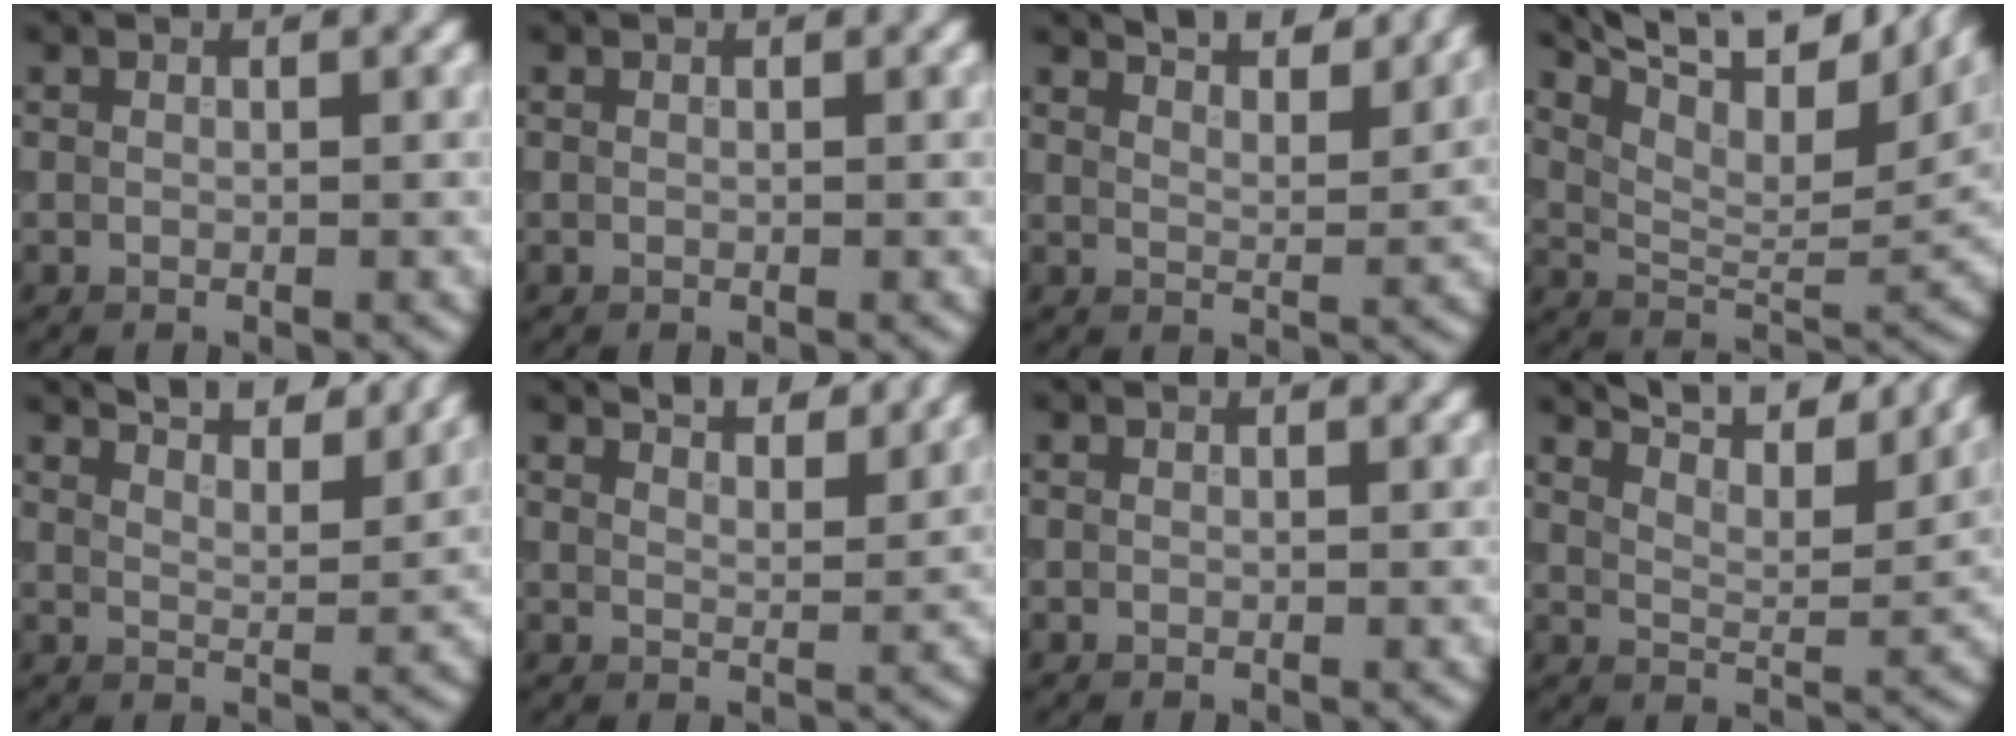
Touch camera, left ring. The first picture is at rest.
{"total": 0.0}
{"total": 7.3, "force": [6.2, 1.8, 3.6], "torque": [-0.030, 0.023, 0.050]}
{"total": 11.7, "force": [7.9, 3.9, 7.7], "torque": [-0.138, 0.019, 0.130]}
{"total": 8.3, "force": [6.9, 2.0, 4.0], "torque": [-0.040, 0.024, 0.059]}
{"total": 6.5, "force": [5.4, 1.6, 3.2], "torque": [-0.024, 0.022, 0.042]}
{"total": 0.8, "force": [0.7, 0.2, 0.2], "torque": [-0.009, -0.007, 0.006]}
{"total": 11.0, "force": [9.3, 2.4, 5.4], "torque": [-0.076, 0.023, 0.100]}